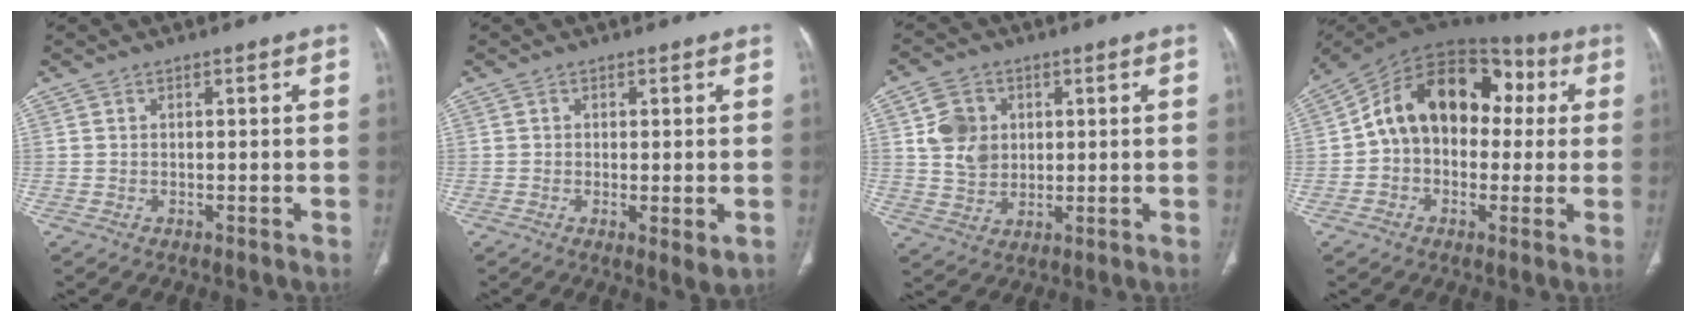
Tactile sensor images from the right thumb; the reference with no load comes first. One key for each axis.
{"total": 3.5, "fx": -0.7, "fy": 1.1, "fz": 3.2, "tx": -0.053, "ty": -0.012, "tz": -0.010}
{"total": 8.1, "fx": 1.9, "fy": 6.7, "fz": 4.1, "tx": -0.052, "ty": -0.009, "tz": 0.041}
{"total": 19.0, "fx": 2.4, "fy": 13.3, "fz": 13.3, "tx": -0.175, "ty": 0.053, "tz": 0.027}